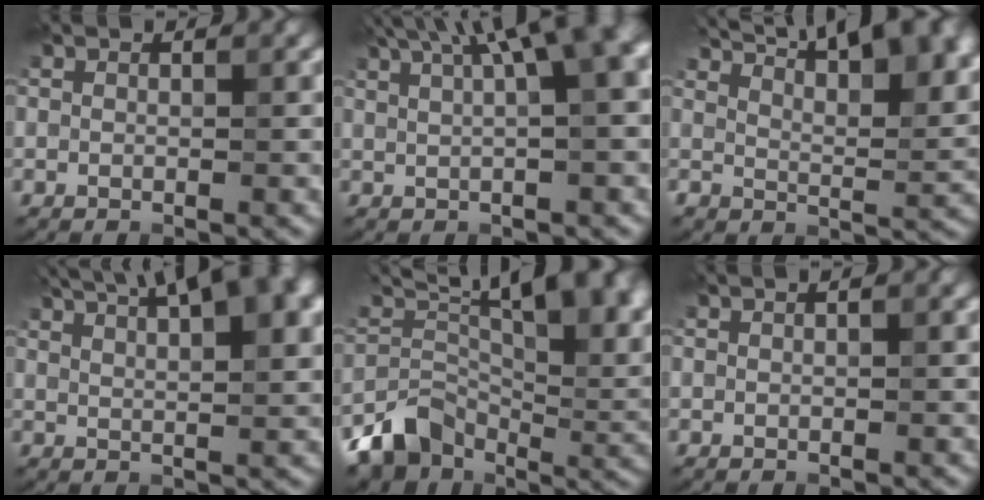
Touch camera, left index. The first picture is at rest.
{"total": 13.2, "force": [6.1, 4.9, 10.6], "torque": [-0.117, 0.068, 0.061]}
{"total": 15.1, "force": [10.2, 5.4, 9.8], "torque": [-0.122, 0.036, 0.134]}
{"total": 11.6, "force": [7.1, 3.7, 8.4], "torque": [-0.107, 0.040, 0.083]}
{"total": 11.5, "force": [0.1, 8.2, 8.1], "torque": [-0.123, -0.022, 0.006]}
{"total": 1.0, "force": [0.4, 0.2, 0.9], "torque": [-0.014, 0.004, 0.000]}